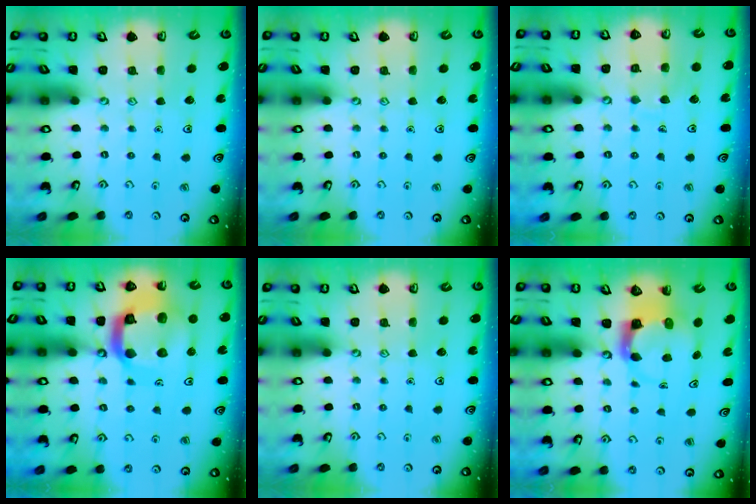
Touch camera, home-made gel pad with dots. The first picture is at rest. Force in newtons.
{"total": 0.0}
{"total": 6.7, "press": 6.6, "slide": 0.7}
{"total": 17.9, "press": 17.8, "slide": 1.9}
{"total": 0.0}
{"total": 3.8, "press": 3.7, "slide": 0.5}